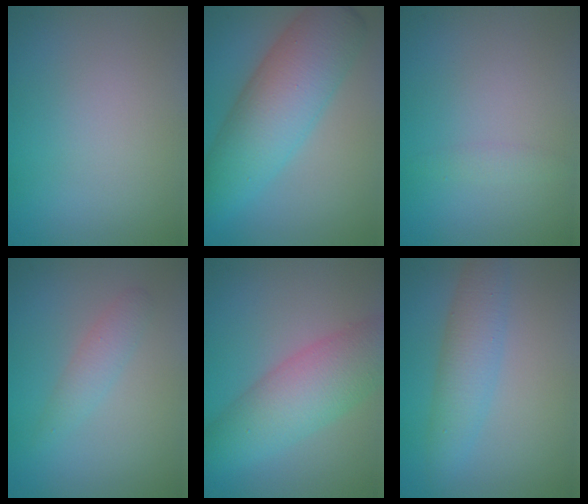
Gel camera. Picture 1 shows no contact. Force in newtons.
{"total": 8.7, "press": 8.7, "slide": 0.1}
{"total": 1.0, "press": 1.0, "slide": 0.0}
{"total": 1.8, "press": 1.8, "slide": 0.0}
{"total": 7.1, "press": 7.1, "slide": 0.4}
{"total": 3.7, "press": 3.7, "slide": 0.0}